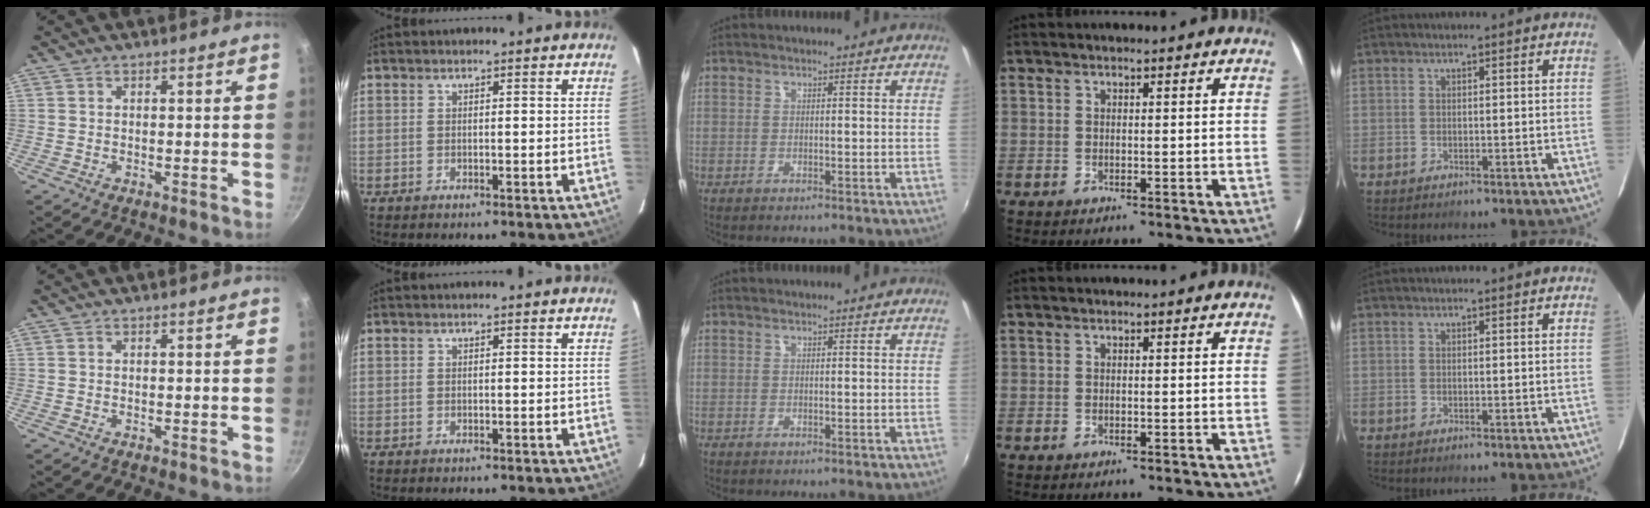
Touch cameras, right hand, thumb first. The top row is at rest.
{}